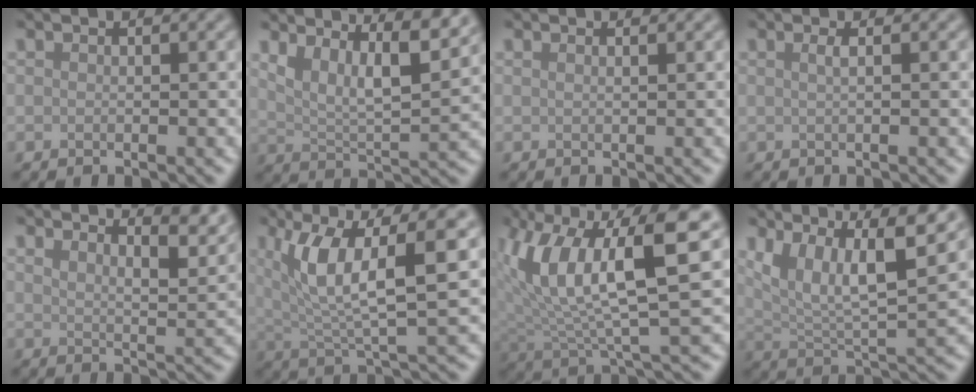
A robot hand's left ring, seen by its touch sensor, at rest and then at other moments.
{"total": 7.2, "force": [4.7, 1.9, 5.2], "torque": [-0.096, 0.001, 0.081]}
{"total": 0.9, "force": [0.6, 0.3, 0.6], "torque": [-0.005, -0.001, 0.003]}
{"total": 1.2, "force": [0.3, 0.5, 1.1], "torque": [-0.013, 0.002, -0.001]}
{"total": 5.5, "force": [4.4, 1.6, 2.9], "torque": [-0.028, 0.006, 0.055]}
{"total": 8.2, "force": [2.8, 2.2, 7.3], "torque": [-0.140, -0.003, 0.054]}
{"total": 11.4, "force": [3.9, 4.2, 9.9], "torque": [-0.186, 0.005, 0.071]}
{"total": 10.9, "force": [5.6, 2.9, 8.9], "torque": [-0.144, 0.014, 0.084]}